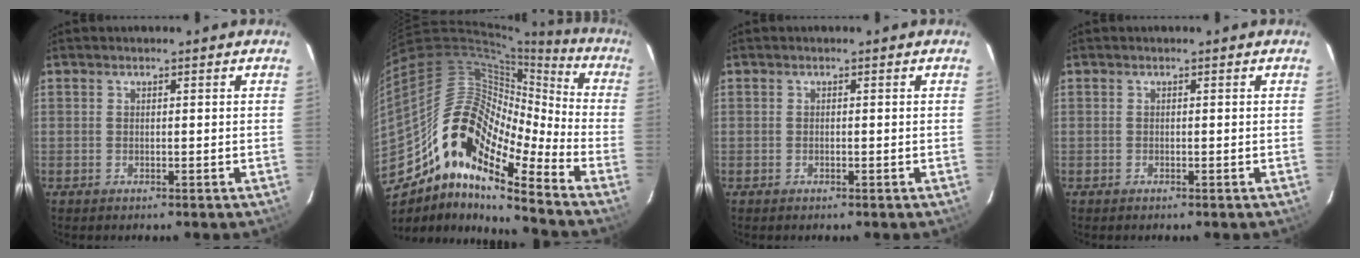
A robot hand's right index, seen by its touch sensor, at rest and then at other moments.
{"total": 17.7, "force": [-11.1, 5.5, 12.6], "torque": [-0.192, 0.005, -0.225]}
{"total": 0.0}
{"total": 0.0}